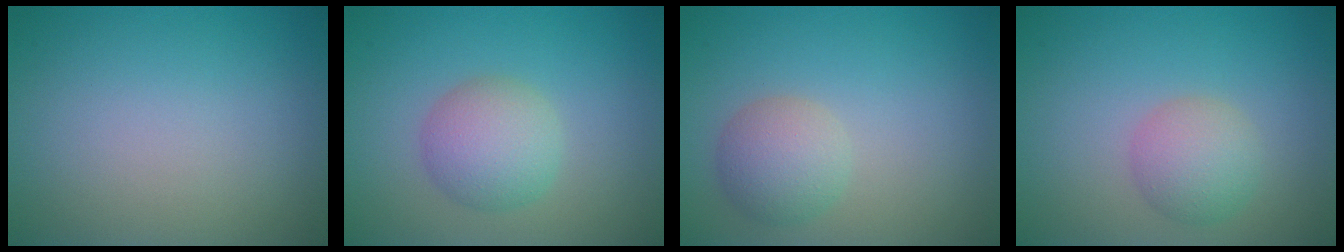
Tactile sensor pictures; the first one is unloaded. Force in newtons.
{"total": 3.9, "press": 3.9, "slide": 0.1}
{"total": 3.0, "press": 3.0, "slide": 0.1}
{"total": 3.0, "press": 3.0, "slide": 0.0}